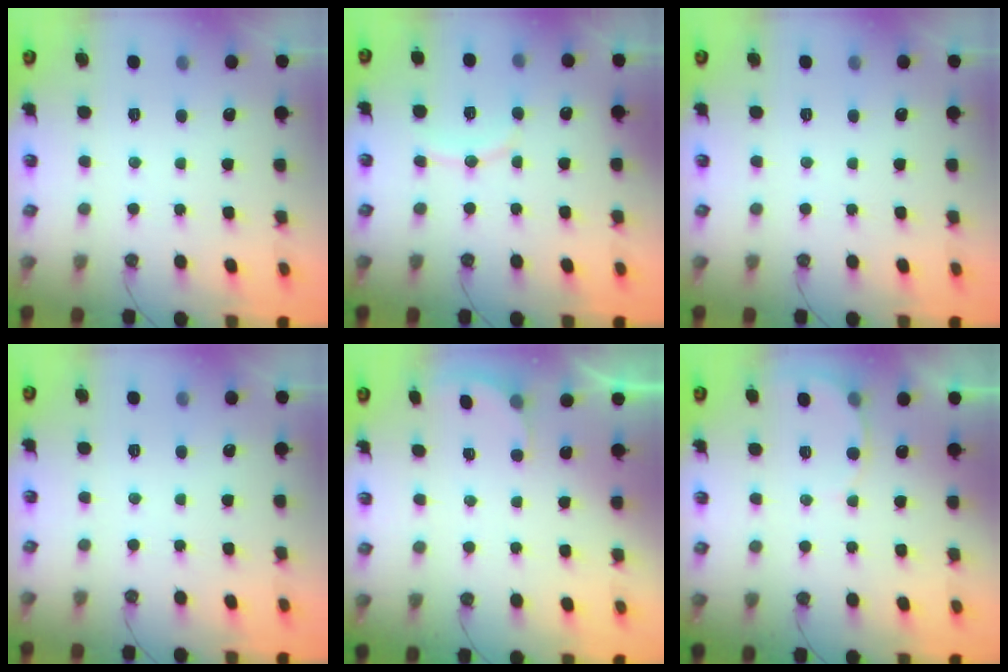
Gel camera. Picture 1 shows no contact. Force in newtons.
{"total": 7.7, "press": 7.5, "slide": 1.6}
{"total": 0.0}
{"total": 0.0}
{"total": 2.3, "press": 2.1, "slide": 0.8}
{"total": 4.8, "press": 4.8, "slide": 0.4}